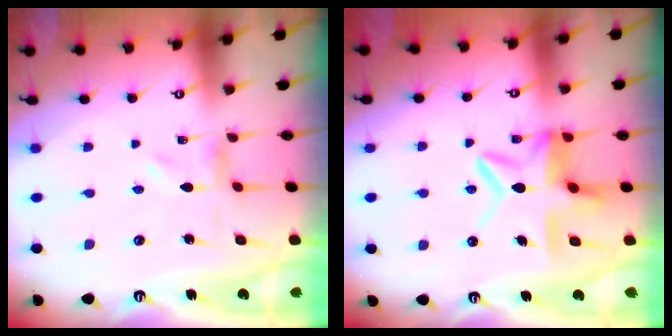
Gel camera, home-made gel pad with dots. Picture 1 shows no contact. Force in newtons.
{"total": 11.6, "press": 11.5, "slide": 1.2}